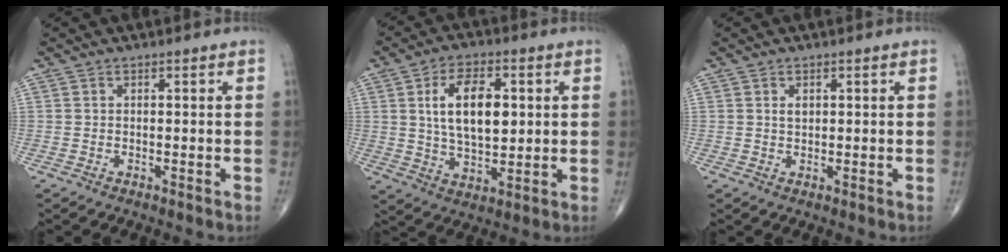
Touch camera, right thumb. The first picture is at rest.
{"total": 12.3, "force": [2.4, 6.6, 10.1], "torque": [-0.159, -0.007, 0.044]}
{"total": 1.4, "force": [0.5, 0.9, 1.0], "torque": [-0.013, -0.003, 0.010]}